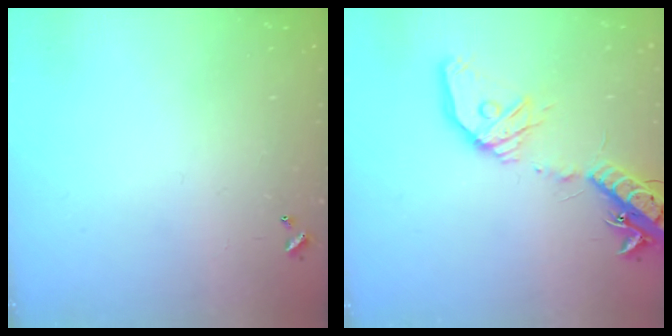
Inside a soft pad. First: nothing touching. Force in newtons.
{"total": 20.1, "press": 19.7, "slide": 3.9}